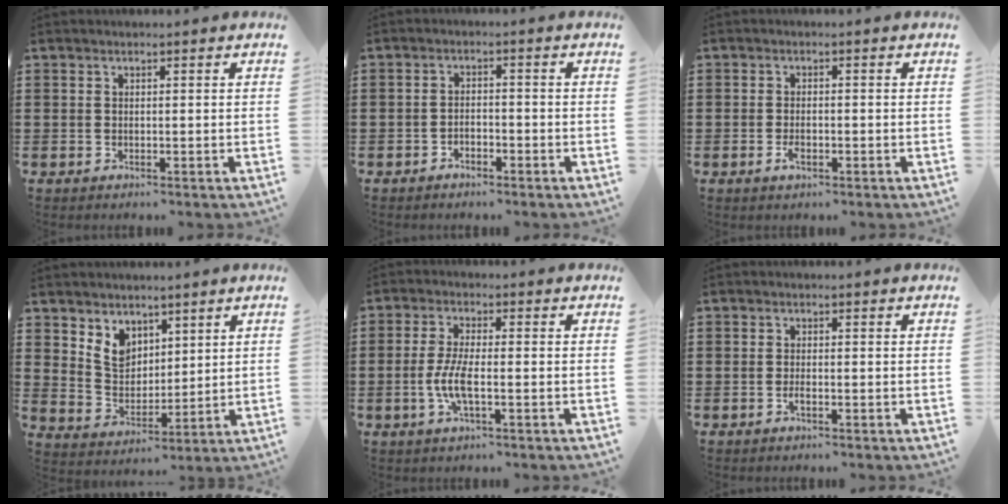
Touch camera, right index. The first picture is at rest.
{"total": 1.7, "force": [-1.6, 0.6, 0.3], "torque": [-0.012, 0.000, -0.033]}
{"total": 2.0, "force": [-0.8, 0.8, 1.6], "torque": [-0.037, -0.004, -0.016]}
{"total": 5.7, "force": [3.9, 4.0, 1.3], "torque": [-0.049, 0.000, 0.074]}
{"total": 5.4, "force": [-1.5, 1.4, 5.0], "torque": [-0.113, -0.006, -0.034]}
{"total": 1.0, "force": [-0.6, 0.2, 0.8], "torque": [-0.024, -0.009, -0.011]}